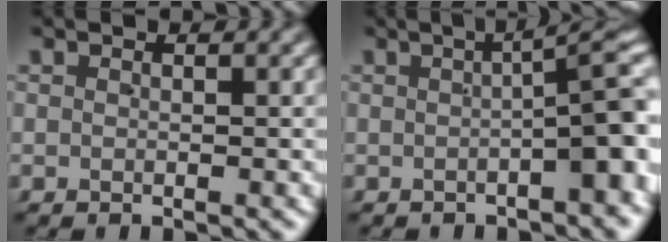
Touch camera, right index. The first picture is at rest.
{"total": 6.1, "force": [-0.1, 1.5, 5.9], "torque": [-0.055, 0.016, -0.005]}